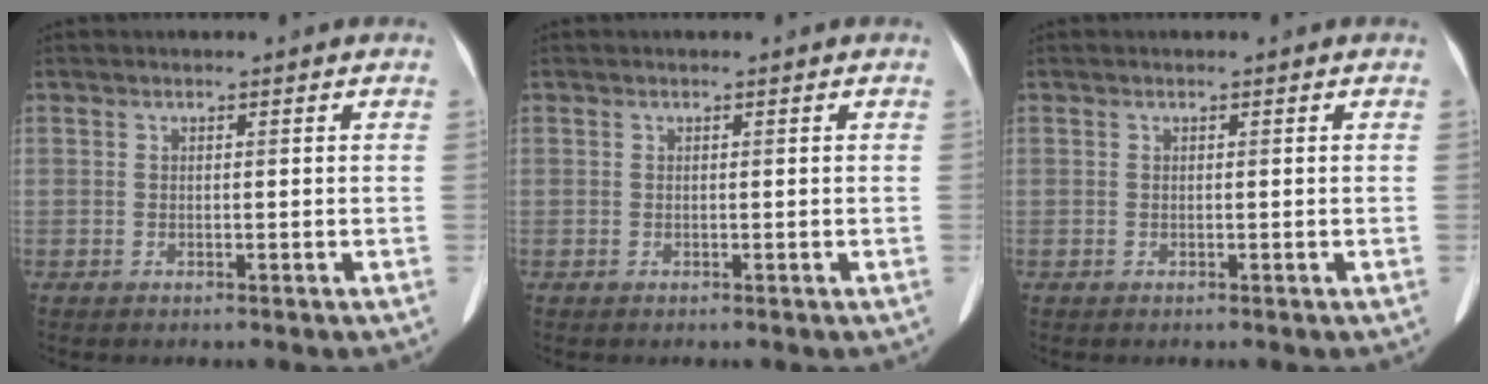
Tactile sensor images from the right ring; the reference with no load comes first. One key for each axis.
{"total": 0.0}
{"total": 0.0}